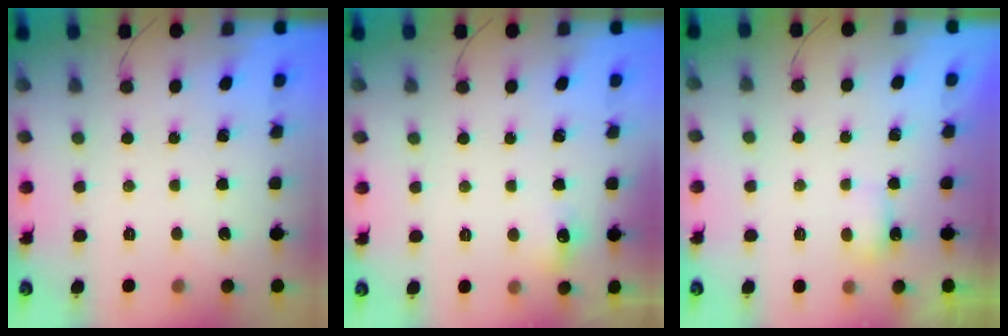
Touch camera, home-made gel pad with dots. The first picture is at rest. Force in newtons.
{"total": 5.7, "press": 5.5, "slide": 1.3}
{"total": 3.0, "press": 2.9, "slide": 0.8}